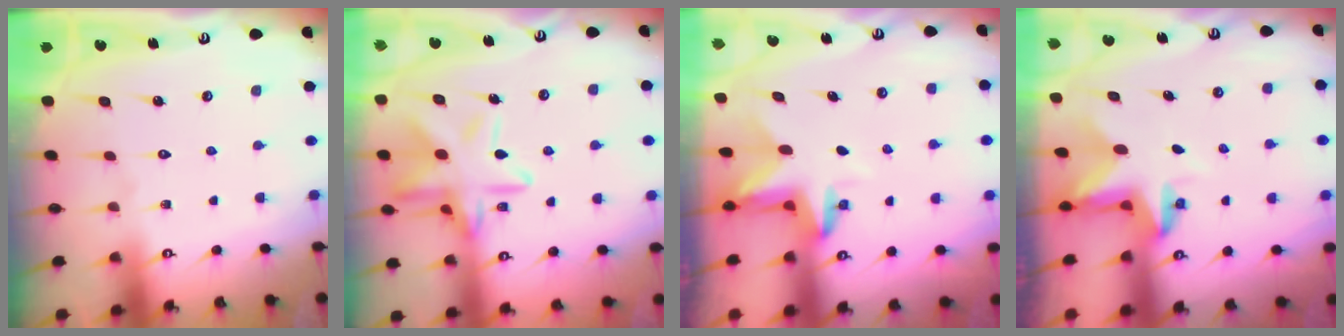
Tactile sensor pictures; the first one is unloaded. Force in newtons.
{"total": 15.5, "press": 15.4, "slide": 1.3}
{"total": 3.8, "press": 3.7, "slide": 0.3}
{"total": 3.0, "press": 3.0, "slide": 0.2}